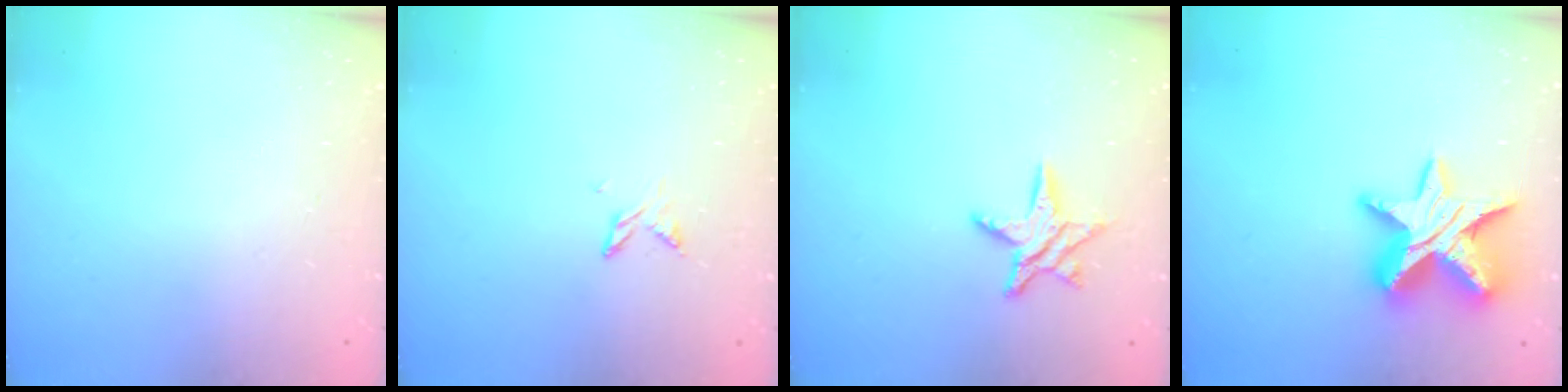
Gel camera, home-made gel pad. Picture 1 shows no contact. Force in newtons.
{"total": 2.9, "press": 2.8, "slide": 0.5}
{"total": 7.6, "press": 7.6, "slide": 0.3}
{"total": 15.0, "press": 14.9, "slide": 1.1}